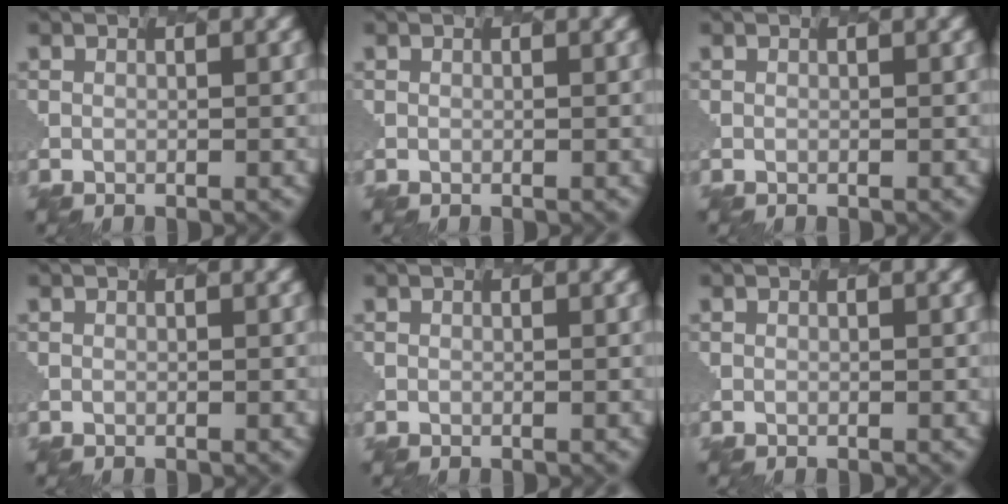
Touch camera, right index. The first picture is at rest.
{"total": 0.0}
{"total": 0.0}
{"total": 0.0}
{"total": 0.0}
{"total": 0.0}